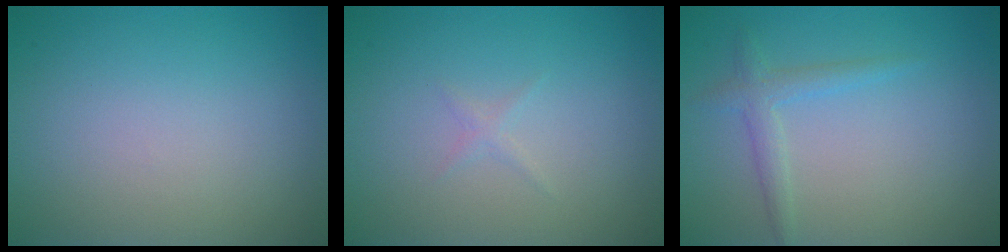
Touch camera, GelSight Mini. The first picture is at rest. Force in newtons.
{"total": 0.5, "press": 0.5, "slide": 0.0}
{"total": 1.8, "press": 1.8, "slide": 0.0}